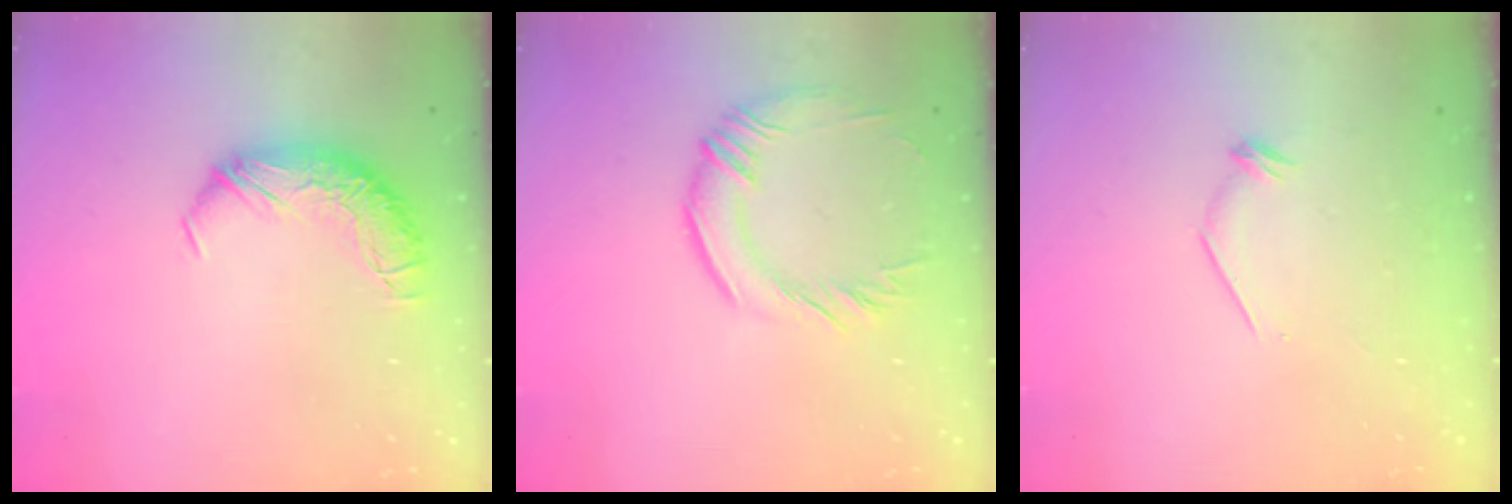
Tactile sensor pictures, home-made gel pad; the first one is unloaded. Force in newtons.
{"total": 2.0, "press": 1.6, "slide": 1.2}
{"total": 7.1, "press": 7.0, "slide": 0.8}